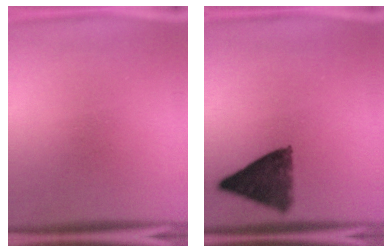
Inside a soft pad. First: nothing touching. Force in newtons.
{"total": 9.7}